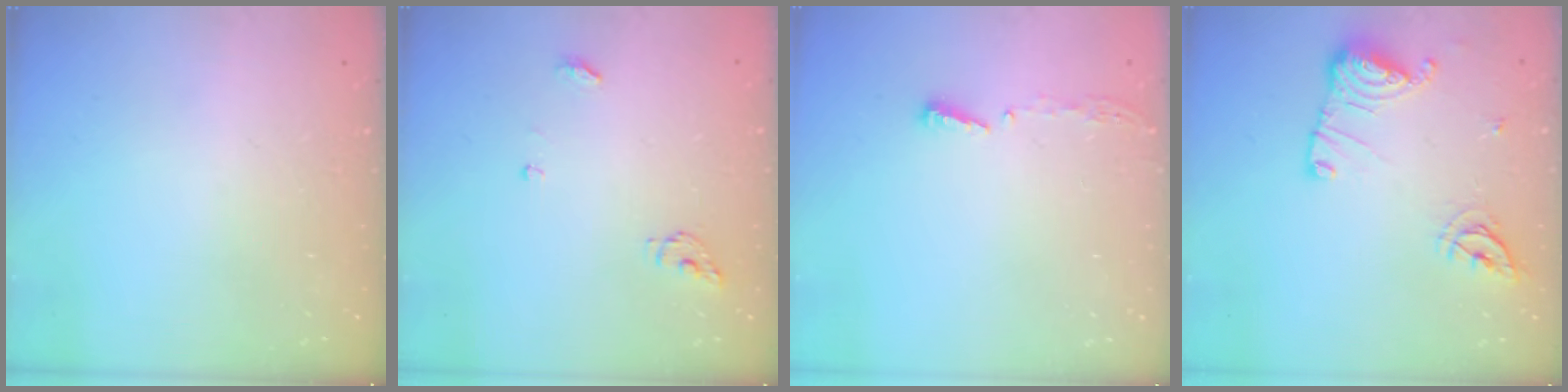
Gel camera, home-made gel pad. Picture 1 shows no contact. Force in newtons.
{"total": 4.4, "press": 4.3, "slide": 0.5}
{"total": 3.8, "press": 3.8, "slide": 0.4}
{"total": 12.8, "press": 12.8, "slide": 0.5}